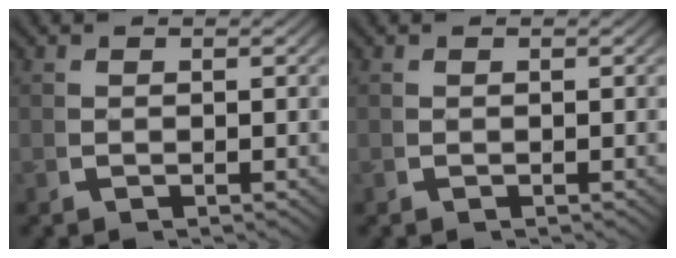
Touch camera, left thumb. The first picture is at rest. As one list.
[{"total": 0.0}]